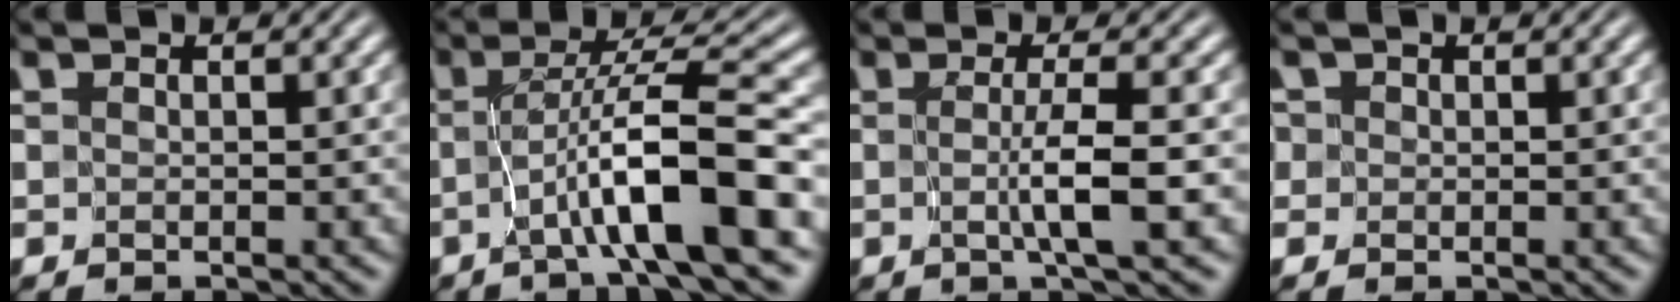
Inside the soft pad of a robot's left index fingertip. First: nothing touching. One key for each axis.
{"total": 8.1, "fx": -2.0, "fy": 0.9, "fz": 7.8, "tx": -0.120, "ty": 0.013, "tz": -0.038}
{"total": 3.4, "fx": -0.4, "fy": 0.1, "fz": 3.4, "tx": -0.056, "ty": -0.008, "tz": -0.007}
{"total": 1.4, "fx": 0.5, "fy": 1.3, "fz": 0.2, "tx": 0.006, "ty": 0.007, "tz": -0.008}